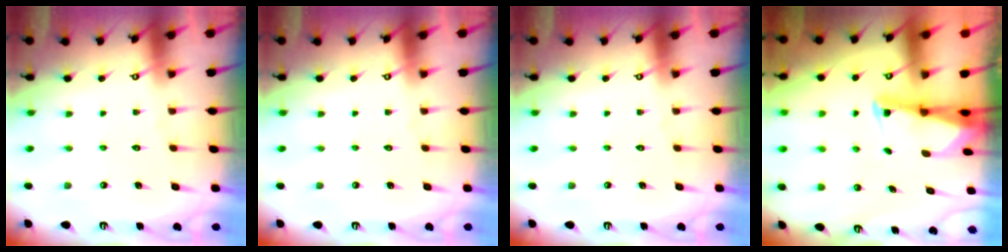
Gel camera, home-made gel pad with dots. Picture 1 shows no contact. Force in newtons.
{"total": 0.0}
{"total": 0.0}
{"total": 2.6, "press": 2.6, "slide": 0.3}